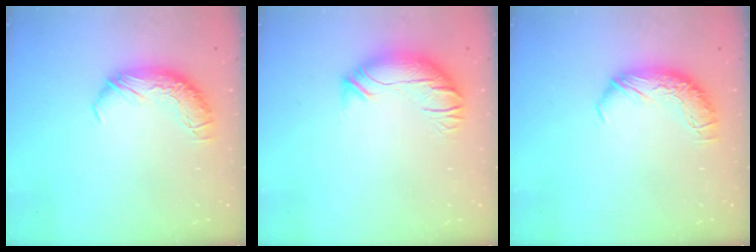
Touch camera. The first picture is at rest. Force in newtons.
{"total": 2.6, "press": 0.9, "slide": 2.5}
{"total": 0.0}